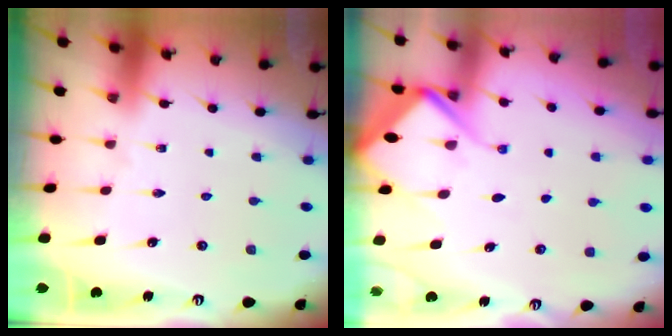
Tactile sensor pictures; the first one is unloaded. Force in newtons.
{"total": 8.5, "press": 8.5, "slide": 1.0}